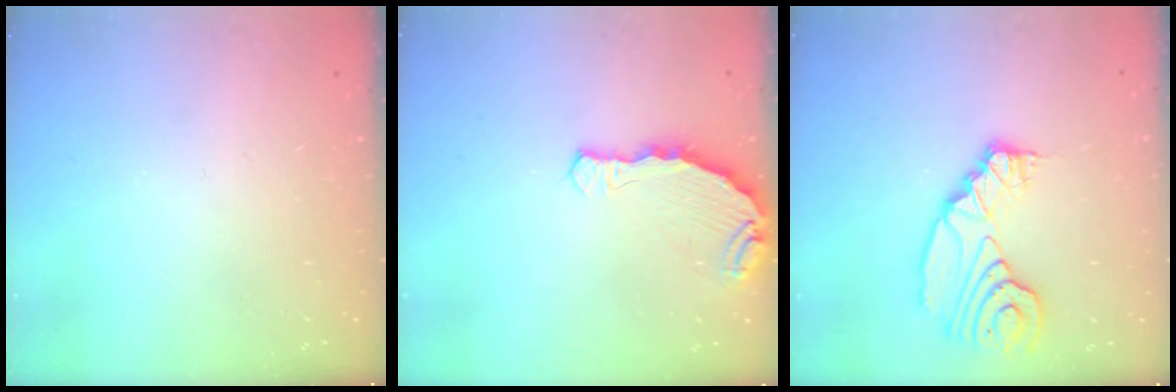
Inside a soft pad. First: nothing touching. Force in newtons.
{"total": 8.2, "press": 6.5, "slide": 5.1}
{"total": 11.2, "press": 11.1, "slide": 0.9}